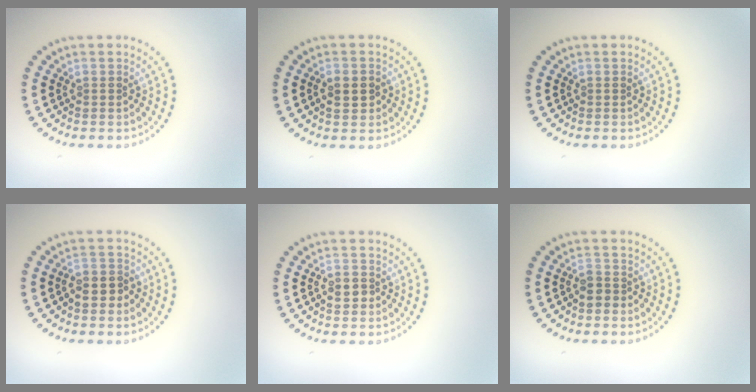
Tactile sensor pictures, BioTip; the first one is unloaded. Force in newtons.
{"total": 1.8, "press": 1.8, "slide": 0.2}
{"total": 0.0}
{"total": 2.1, "press": 2.0, "slide": 0.8}
{"total": 1.1, "press": 1.1, "slide": 0.1}
{"total": 1.3, "press": 1.1, "slide": 0.7}